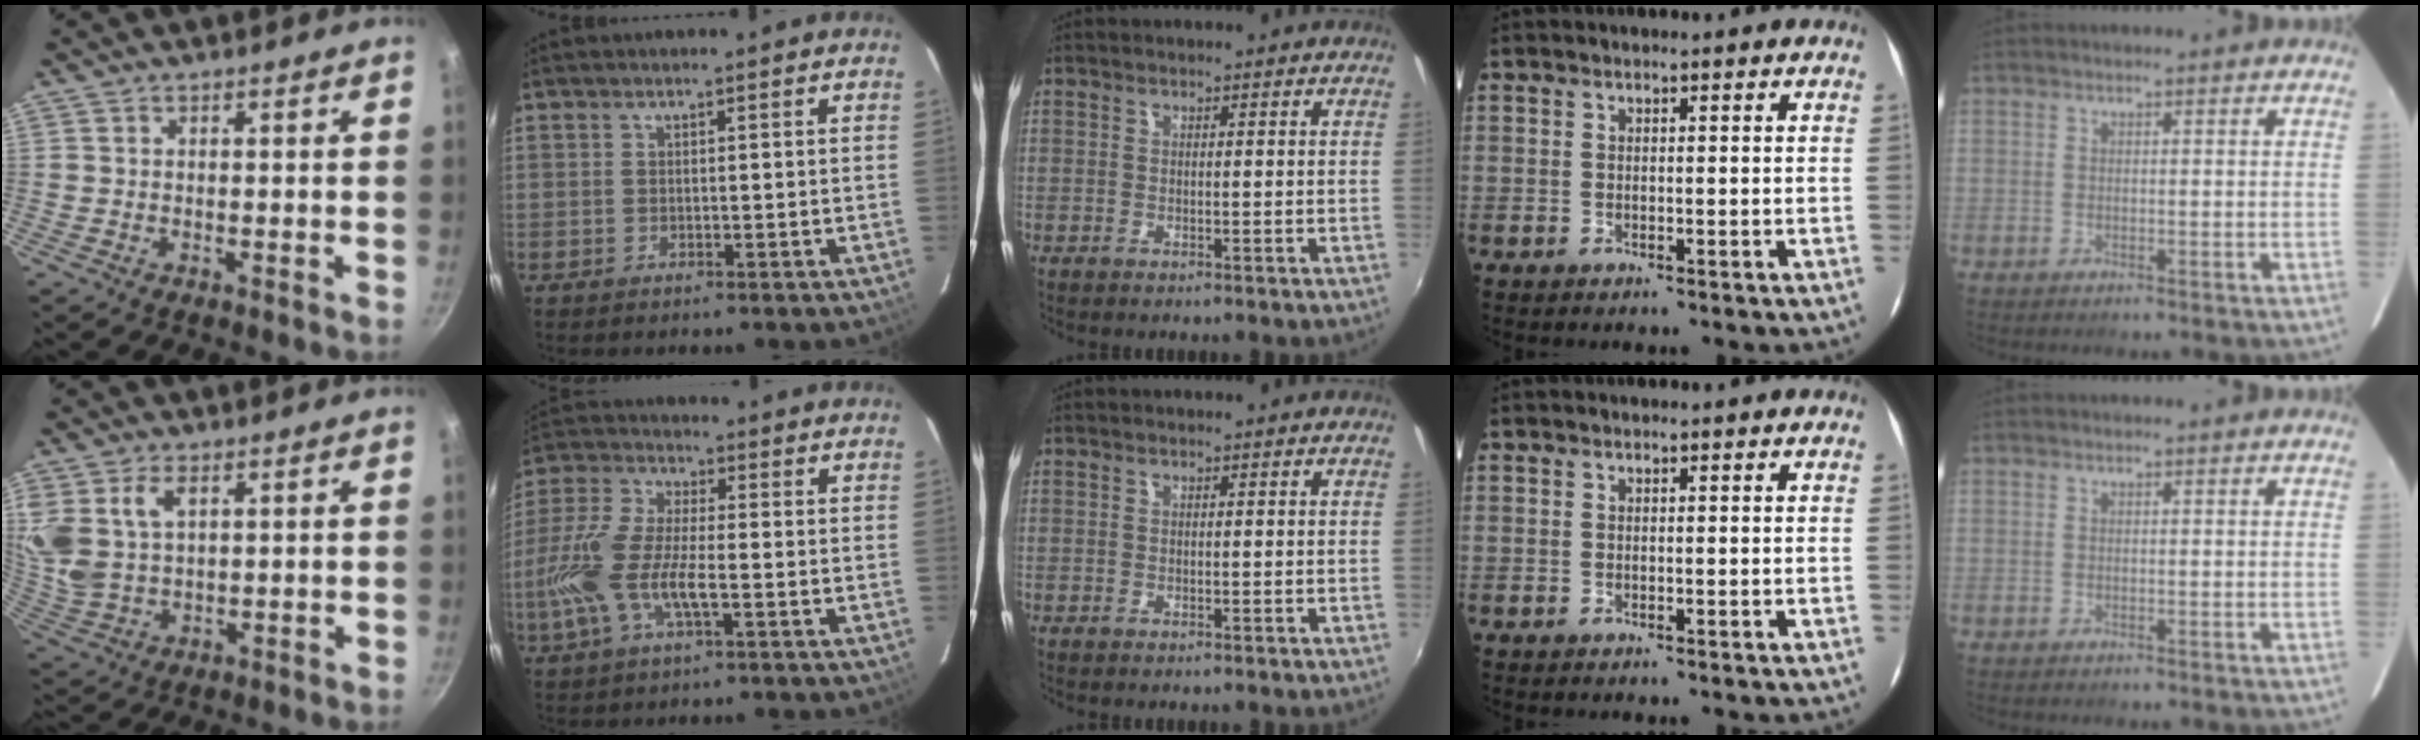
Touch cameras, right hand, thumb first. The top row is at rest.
{"thumb": {"total": 10.4, "force": [3.7, 6.7, 6.9], "torque": [-0.135, -0.017, 0.081]}, "index": {"total": 13.3, "force": [-3.5, 4.5, 12.0], "torque": [-0.270, -0.002, -0.075]}}